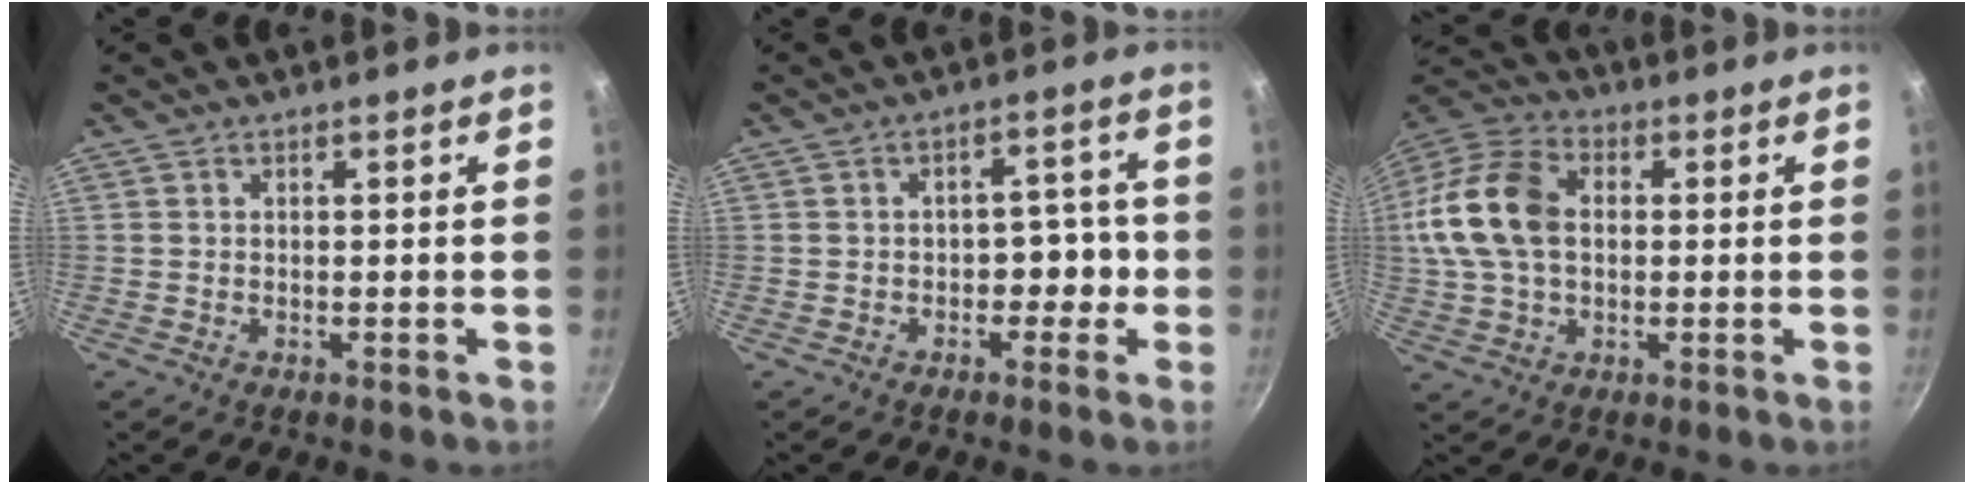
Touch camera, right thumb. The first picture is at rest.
{"total": 5.0, "force": [-1.4, 3.6, 3.2], "torque": [0.002, 0.026, -0.021]}
{"total": 17.3, "force": [1.5, 11.9, 12.4], "torque": [-0.239, 0.033, 0.016]}